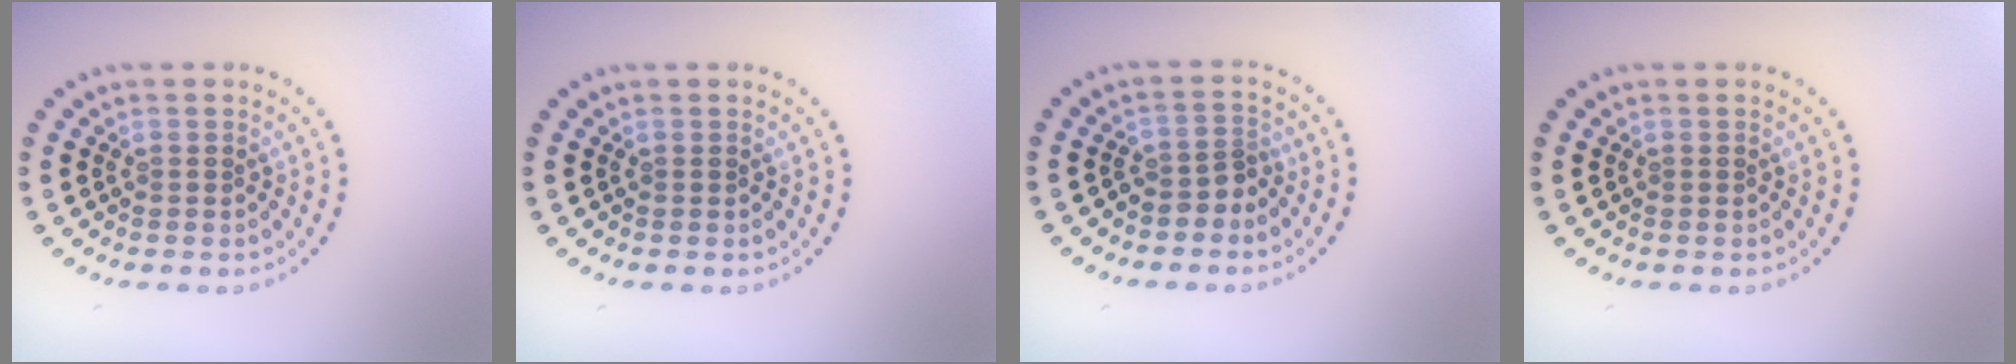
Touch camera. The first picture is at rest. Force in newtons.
{"total": 0.0}
{"total": 2.0, "press": 1.5, "slide": 1.4}
{"total": 0.0}